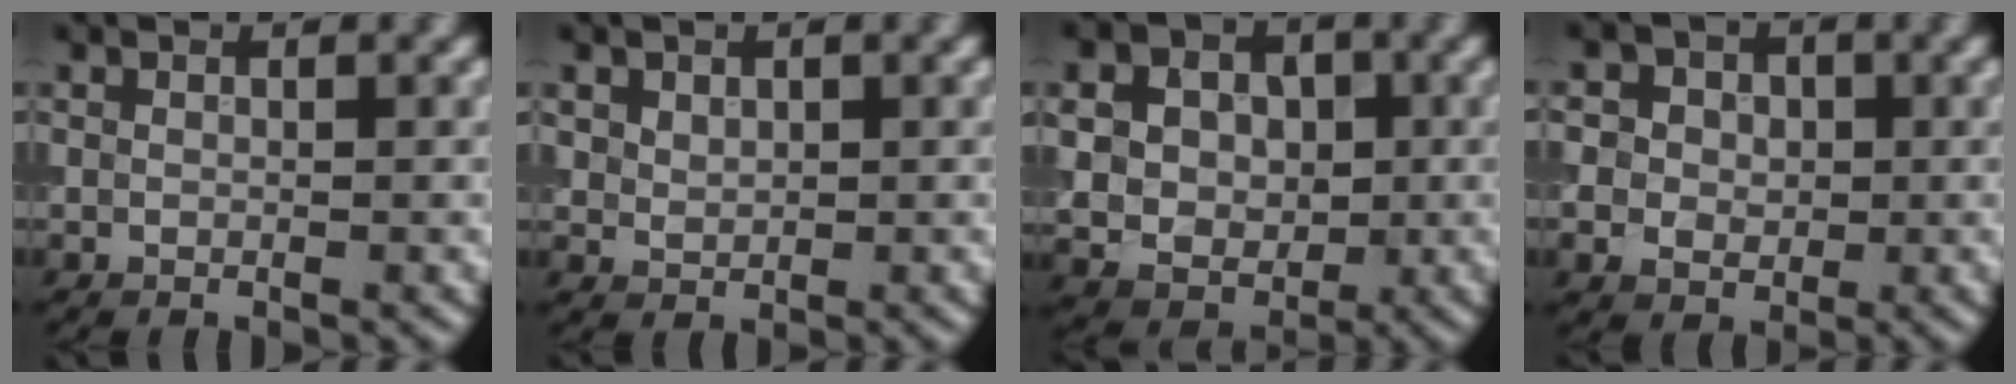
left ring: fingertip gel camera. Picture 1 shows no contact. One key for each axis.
{"total": 1.4, "fx": 0.7, "fy": 1.1, "fz": 0.5, "tx": -0.008, "ty": -0.005, "tz": 0.021}
{"total": 10.0, "fx": 1.5, "fy": 8.5, "fz": 5.1, "tx": -0.106, "ty": 0.024, "tz": 0.014}
{"total": 7.3, "fx": 1.4, "fy": 6.5, "fz": 3.2, "tx": -0.063, "ty": 0.031, "tz": -0.005}